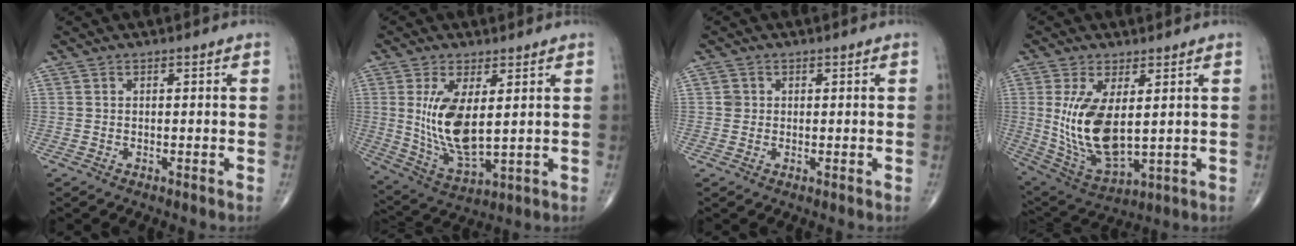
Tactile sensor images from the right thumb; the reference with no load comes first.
{"total": 12.3, "force": [2.0, 5.1, 11.0], "torque": [-0.215, -0.027, 0.055]}
{"total": 1.4, "force": [0.2, 1.4, 0.4], "torque": [0.001, 0.002, 0.003]}
{"total": 14.0, "force": [1.7, 6.4, 12.4], "torque": [-0.243, -0.024, 0.054]}